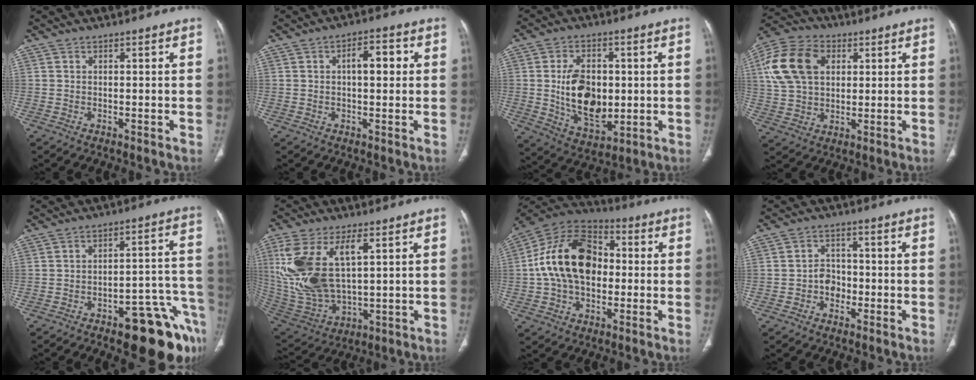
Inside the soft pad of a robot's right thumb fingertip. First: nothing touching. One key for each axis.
{"total": 5.7, "fx": 1.0, "fy": 2.7, "fz": 4.9, "tx": -0.059, "ty": 0.013, "tz": 0.010}
{"total": 13.6, "fx": 0.2, "fy": 8.6, "fz": 10.6, "tx": -0.156, "ty": -0.012, "tz": 0.017}
{"total": 15.7, "fx": 4.4, "fy": 10.9, "fz": 10.4, "tx": -0.193, "ty": 0.011, "tz": 0.080}
{"total": 16.7, "fx": -10.1, "fy": 5.8, "fz": 12.0, "tx": -0.080, "ty": 0.082, "tz": -0.134}
{"total": 18.5, "fx": 4.9, "fy": 9.0, "fz": 15.4, "tx": -0.330, "ty": -0.018, "tz": 0.109}
{"total": 18.9, "fx": 0.4, "fy": 12.8, "fz": 13.9, "tx": -0.232, "ty": 0.033, "tz": -0.002}
{"total": 3.9, "fx": -1.4, "fy": 3.2, "fz": 1.7, "tx": -0.007, "ty": 0.015, "tz": -0.030}